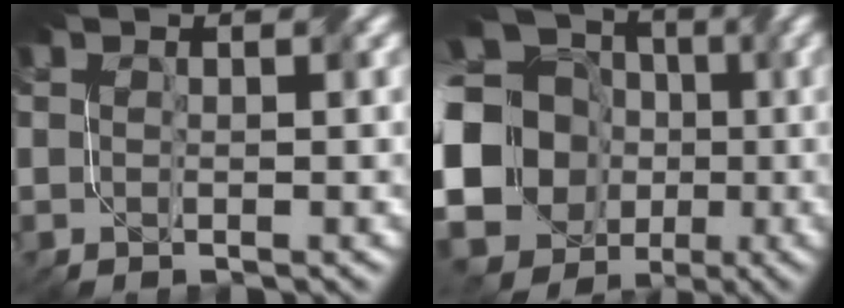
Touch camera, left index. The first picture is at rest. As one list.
[{"total": 20.9, "force": [-2.6, 18.8, 8.7], "torque": [-0.188, 0.002, -0.100]}]